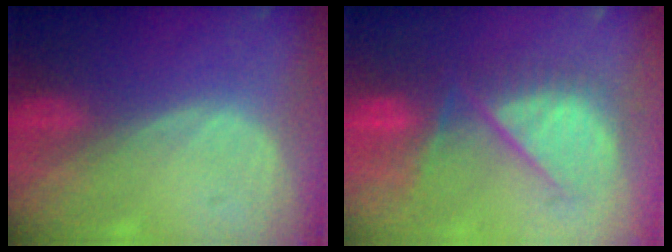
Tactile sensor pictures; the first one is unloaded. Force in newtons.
{"total": 9.1, "press": 8.9, "slide": 2.0}